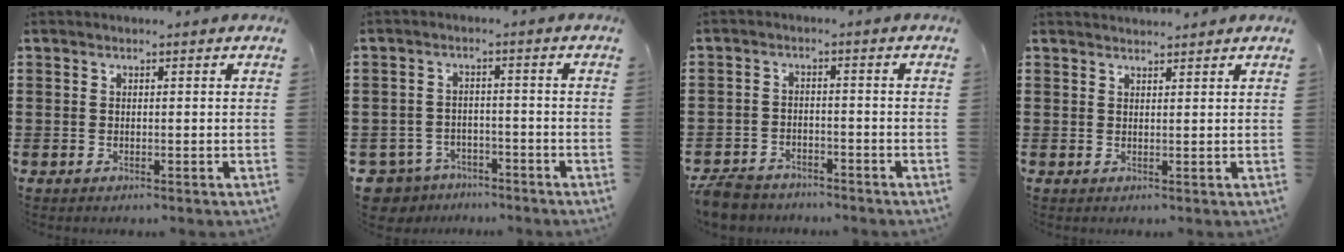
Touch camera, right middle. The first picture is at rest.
{"total": 3.6, "force": [-3.4, 1.1, 0.2], "torque": [-0.032, -0.005, -0.078]}
{"total": 4.4, "force": [-4.2, 1.1, 0.7], "torque": [-0.031, 0.000, -0.091]}
{"total": 1.4, "force": [1.4, 0.0, 0.0], "torque": [-0.002, -0.002, 0.028]}